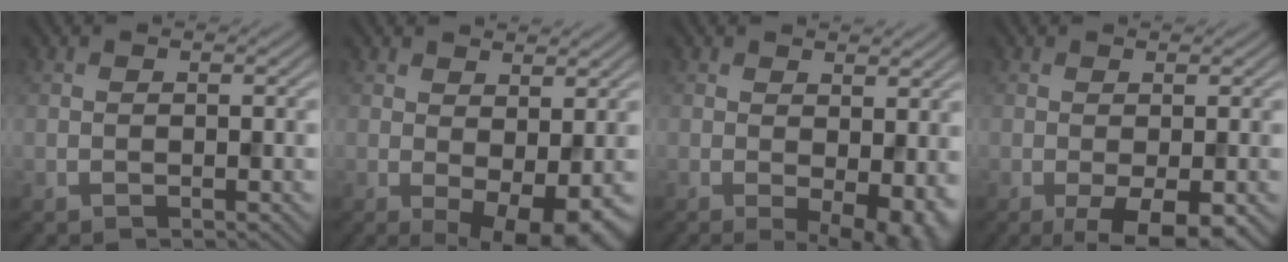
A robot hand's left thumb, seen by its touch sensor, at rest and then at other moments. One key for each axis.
{"total": 6.0, "fx": -0.4, "fy": 2.6, "fz": 5.4, "tx": -0.083, "ty": -0.010, "tz": 0.005}
{"total": 5.4, "fx": -0.3, "fy": 2.4, "fz": 4.9, "tx": -0.068, "ty": -0.011, "tz": 0.006}
{"total": 5.2, "fx": -2.0, "fy": 1.5, "fz": 4.5, "tx": -0.071, "ty": -0.004, "tz": -0.027}